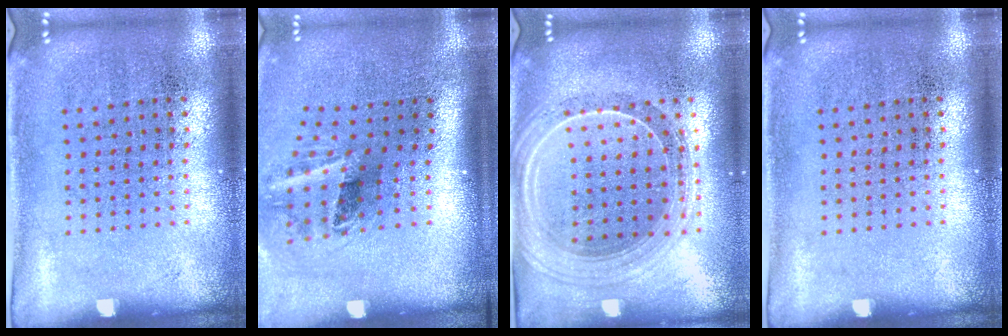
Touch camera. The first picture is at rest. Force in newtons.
{"total": 2.2, "press": 1.3, "slide": 1.7}
{"total": 2.2, "press": 2.0, "slide": 1.1}
{"total": 0.0}